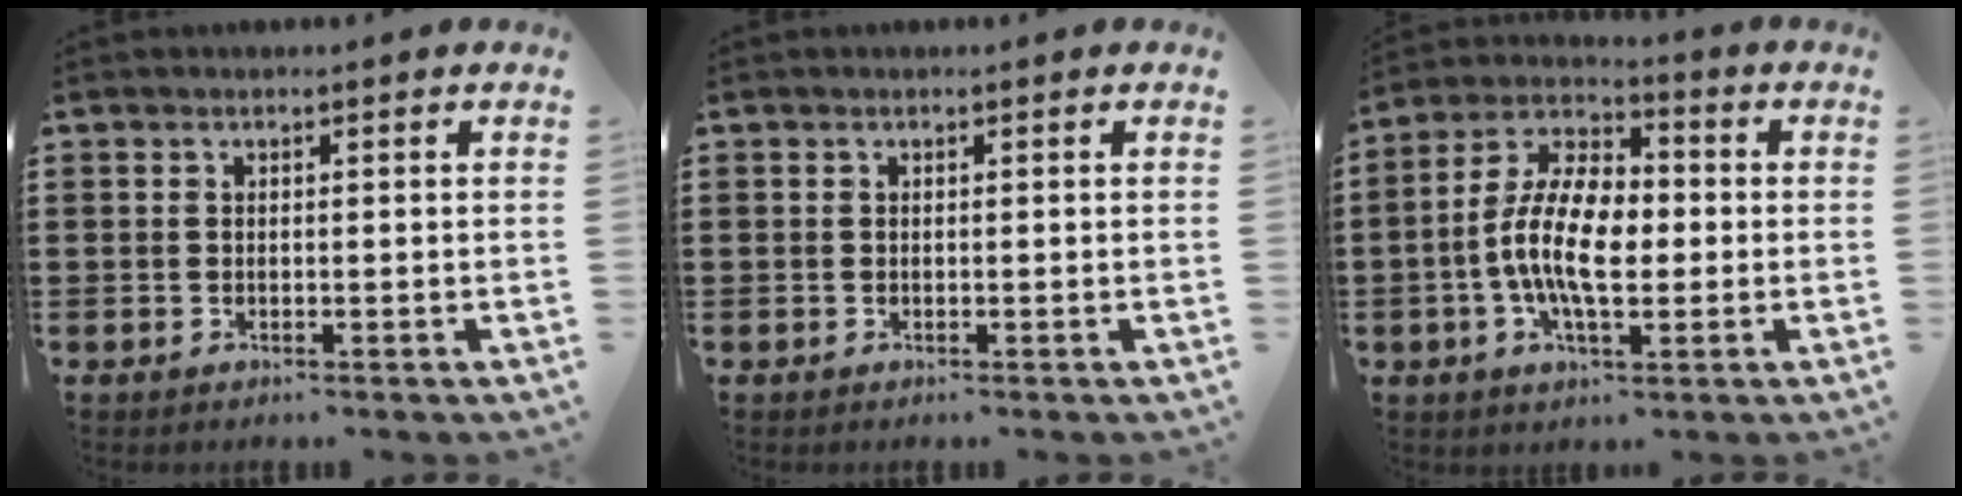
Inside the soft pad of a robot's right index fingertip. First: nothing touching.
{"total": 0.0}
{"total": 11.3, "force": [-1.6, 5.4, 9.8], "torque": [-0.219, -0.001, -0.035]}